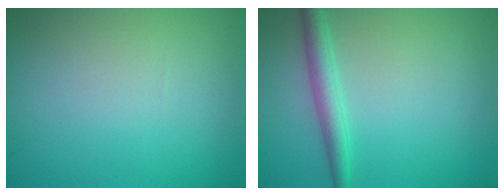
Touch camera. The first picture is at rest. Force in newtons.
{"total": 2.5, "press": 2.5, "slide": 0.0}